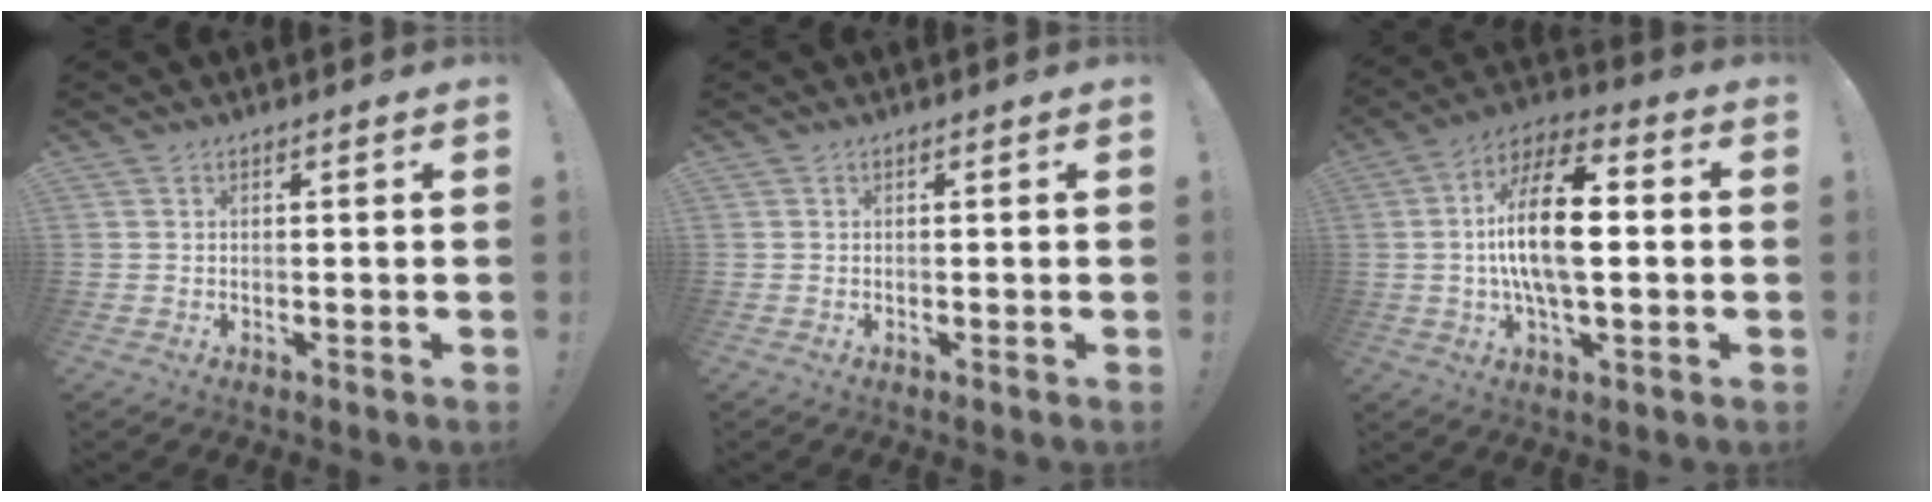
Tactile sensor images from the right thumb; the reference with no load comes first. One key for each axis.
{"total": 0.0}
{"total": 17.4, "fx": 0.0, "fy": 7.3, "fz": 15.8, "tx": -0.282, "ty": 0.006, "tz": -0.011}